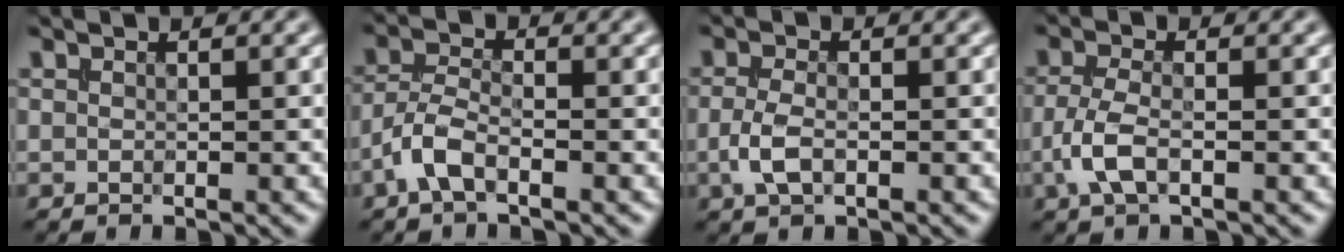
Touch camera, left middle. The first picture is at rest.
{"total": 3.0, "force": [-1.7, 1.2, 2.1], "torque": [-0.046, 0.005, -0.044]}
{"total": 2.5, "force": [-0.7, 1.2, 2.0], "torque": [-0.045, -0.001, -0.019]}
{"total": 3.0, "force": [-1.2, 1.3, 2.5], "torque": [-0.059, 0.001, -0.032]}